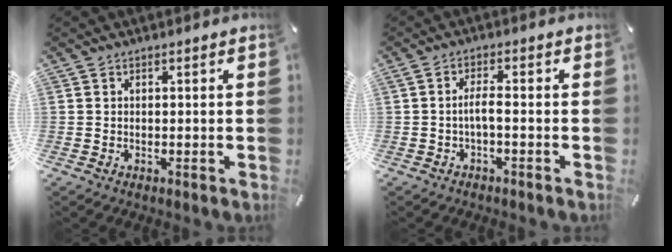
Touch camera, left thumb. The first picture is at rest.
{"total": 4.0, "force": [-1.1, 0.9, 3.7], "torque": [-0.073, 0.001, -0.023]}